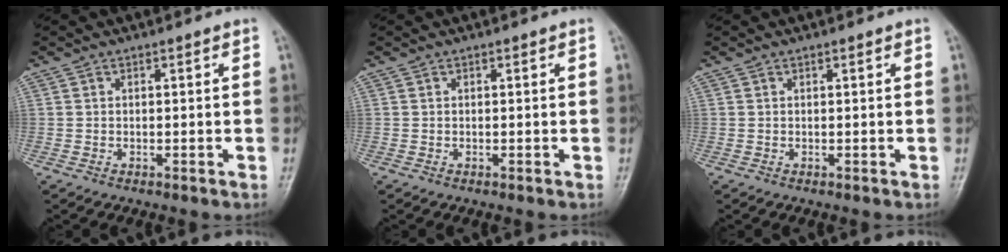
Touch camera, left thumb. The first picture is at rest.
{"total": 0.0}
{"total": 0.0}